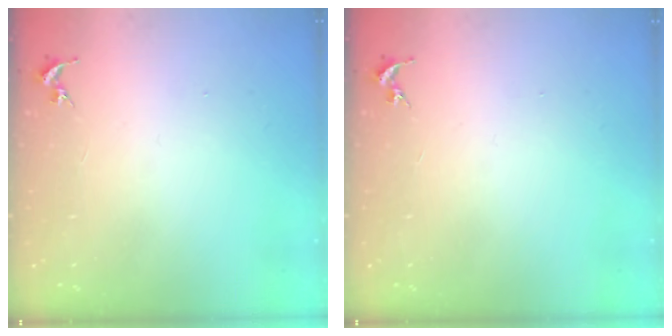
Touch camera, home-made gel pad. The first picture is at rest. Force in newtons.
{"total": 0.0}